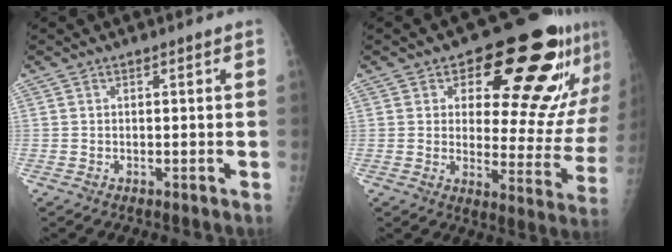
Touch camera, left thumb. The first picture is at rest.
{"total": 20.8, "force": [11.8, 9.5, 14.3], "torque": [-0.127, -0.055, 0.155]}